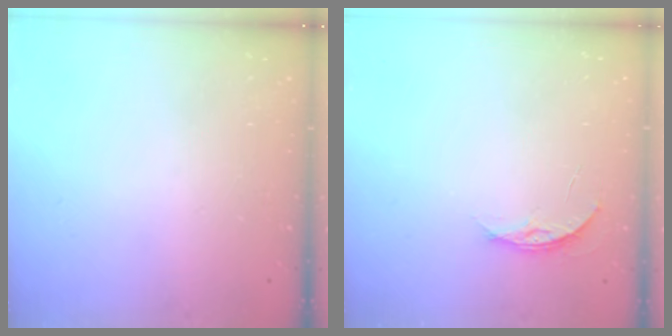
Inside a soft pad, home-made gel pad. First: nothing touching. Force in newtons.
{"total": 3.8, "press": 3.8, "slide": 0.4}